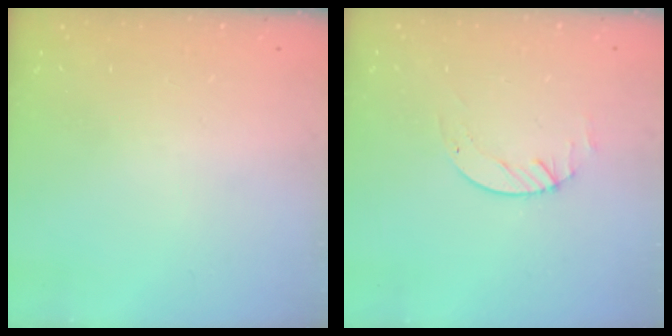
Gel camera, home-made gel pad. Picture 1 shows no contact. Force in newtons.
{"total": 2.3, "press": 2.3, "slide": 0.3}